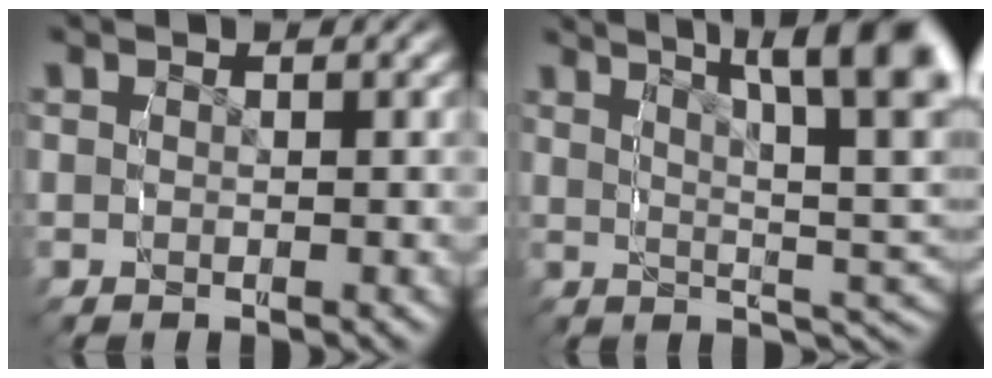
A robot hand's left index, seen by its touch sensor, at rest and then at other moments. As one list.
[{"total": 13.1, "force": [5.7, 5.4, 10.5], "torque": [-0.103, 0.020, 0.070]}]